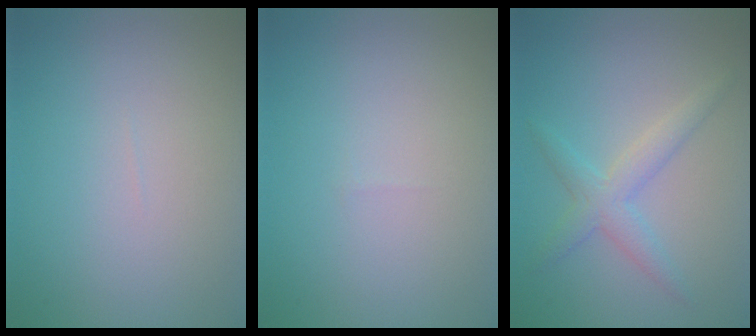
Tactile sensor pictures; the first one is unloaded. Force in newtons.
{"total": 0.0}
{"total": 2.8, "press": 2.8, "slide": 0.1}